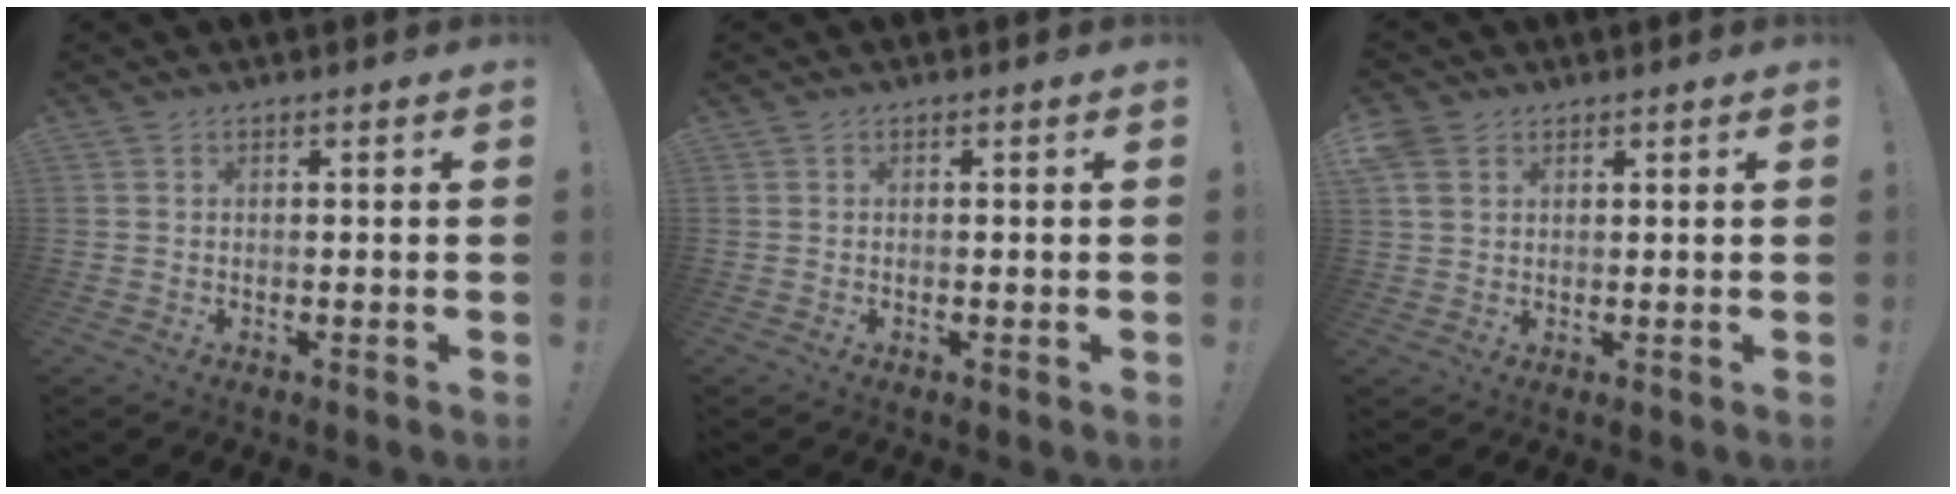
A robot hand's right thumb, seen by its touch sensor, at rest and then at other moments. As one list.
[{"total": 0.0}, {"total": 4.5, "force": [2.4, 3.3, 1.9], "torque": [-0.036, -0.001, 0.049]}]